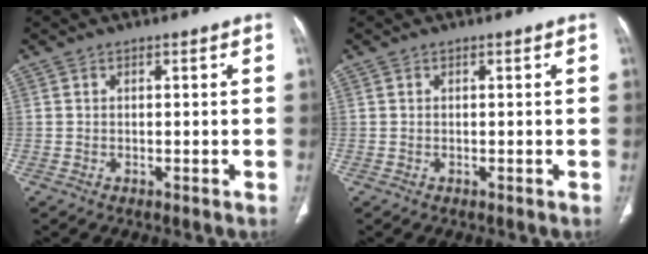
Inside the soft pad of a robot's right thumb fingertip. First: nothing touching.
{"total": 0.0}